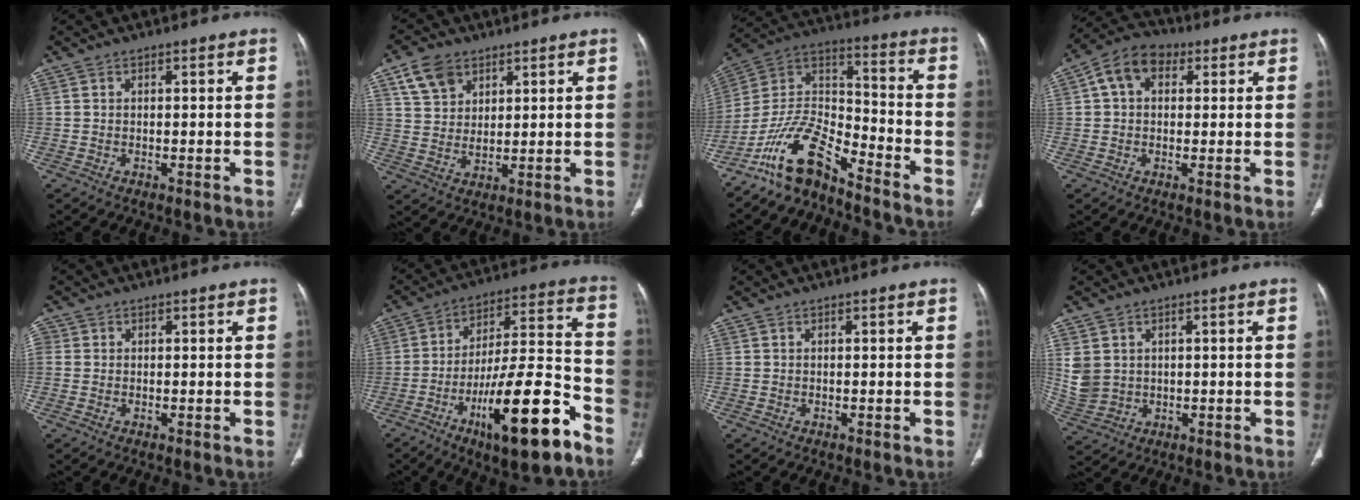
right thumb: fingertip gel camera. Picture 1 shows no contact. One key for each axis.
{"total": 7.8, "fx": 4.5, "fy": 5.3, "fz": 3.6, "tx": -0.048, "ty": -0.017, "tz": 0.090}
{"total": 12.8, "fx": -10.2, "fy": 4.1, "fz": 6.6, "tx": -0.118, "ty": 0.094, "tz": -0.200}
{"total": 8.6, "fx": 2.3, "fy": 6.3, "fz": 5.3, "tx": -0.083, "ty": 0.021, "tz": 0.032}
{"total": 1.3, "fx": 0.1, "fy": 1.2, "fz": 0.4, "tx": 0.002, "ty": 0.003, "tz": 0.001}
{"total": 21.0, "fx": -11.1, "fy": 5.1, "fz": 17.1, "tx": -0.276, "ty": 0.062, "tz": -0.175}
{"total": 0.0}
{"total": 5.9, "fx": 1.3, "fy": 5.0, "fz": 2.9, "tx": -0.057, "ty": -0.005, "tz": 0.043}